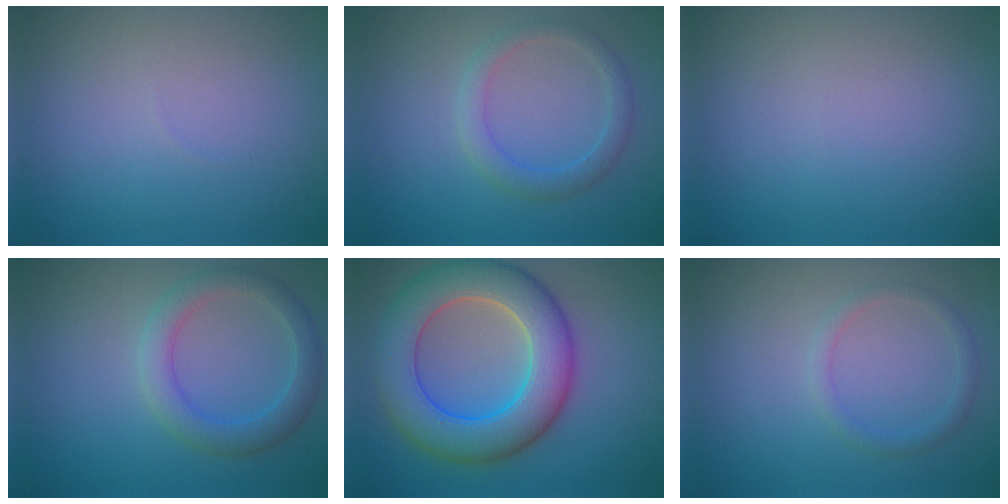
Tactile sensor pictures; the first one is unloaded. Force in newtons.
{"total": 2.3, "press": 2.2, "slide": 0.1}
{"total": 0.0}
{"total": 3.3, "press": 3.3, "slide": 0.3}
{"total": 9.4, "press": 9.4, "slide": 0.4}
{"total": 1.3, "press": 1.3, "slide": 0.1}